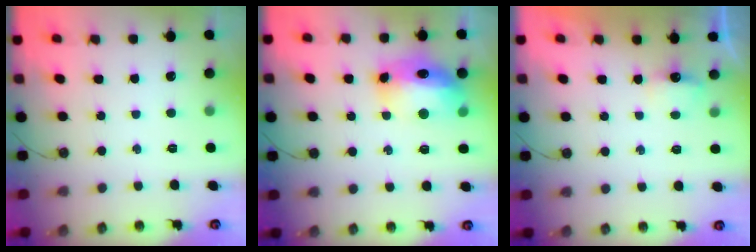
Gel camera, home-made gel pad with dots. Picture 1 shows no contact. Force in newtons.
{"total": 13.9, "press": 13.9, "slide": 1.2}
{"total": 3.3, "press": 3.3, "slide": 0.4}